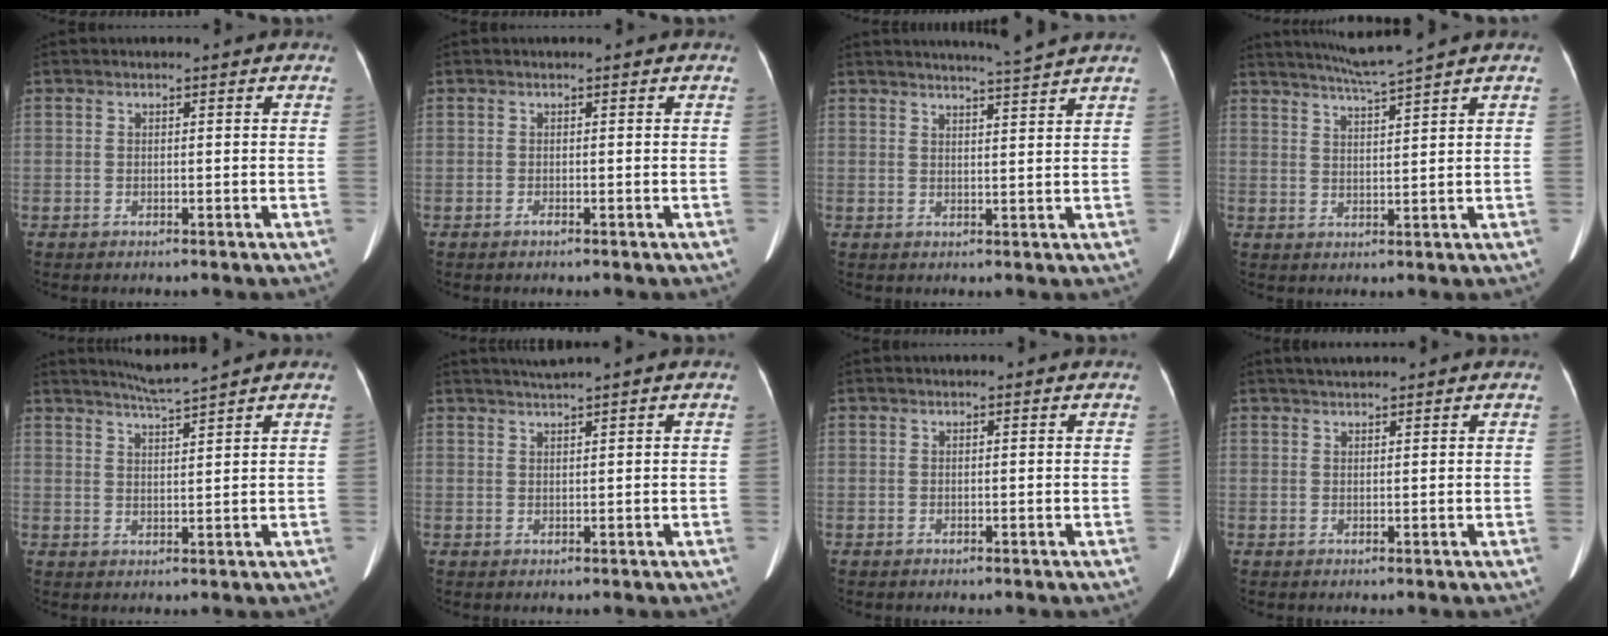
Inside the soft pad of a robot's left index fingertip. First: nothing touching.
{"total": 0.0}
{"total": 5.2, "force": [4.7, -1.8, 1.4], "torque": [-0.023, -0.010, 0.063]}
{"total": 5.4, "force": [4.7, -2.0, 1.9], "torque": [-0.037, -0.006, 0.088]}
{"total": 4.2, "force": [3.8, -1.5, 1.1], "torque": [-0.023, -0.005, 0.073]}
{"total": 2.3, "force": [1.9, -0.9, 0.9], "torque": [-0.017, 0.006, 0.040]}
{"total": 0.0}
{"total": 2.4, "force": [2.2, 0.2, 0.9], "torque": [-0.014, 0.019, 0.038]}